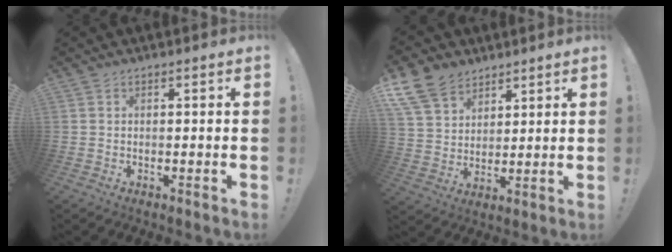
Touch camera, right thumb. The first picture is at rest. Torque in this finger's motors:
{"motor_torque": [1.39, 2.35, 0.35, 0.19, 0.16]}